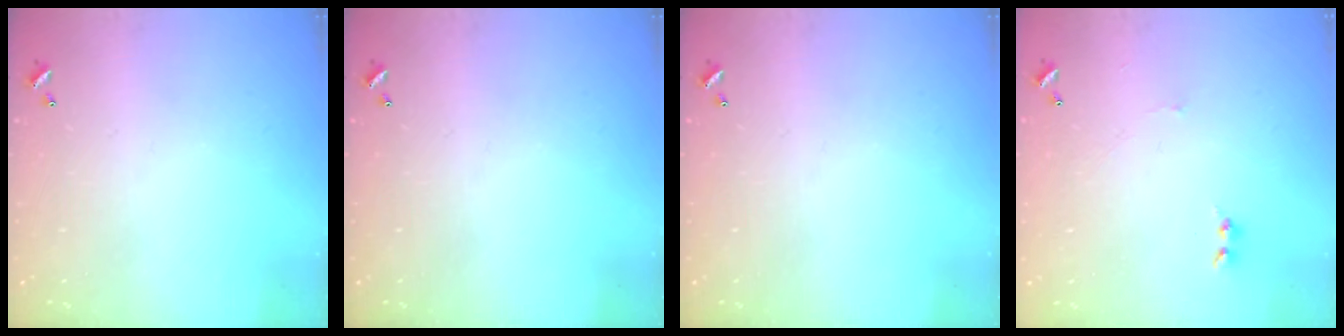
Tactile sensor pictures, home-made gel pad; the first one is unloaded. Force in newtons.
{"total": 0.0}
{"total": 0.0}
{"total": 1.5, "press": 1.4, "slide": 0.6}